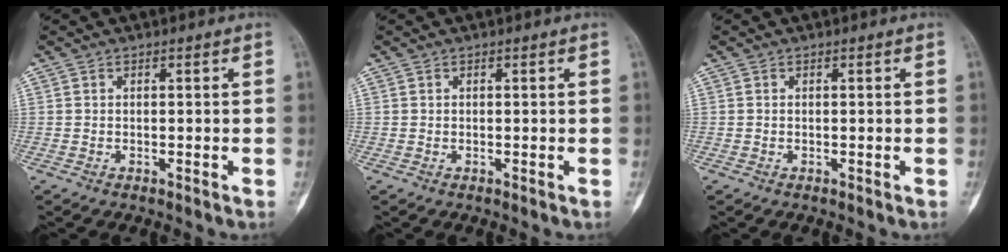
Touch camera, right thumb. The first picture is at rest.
{"total": 0.0}
{"total": 0.0}